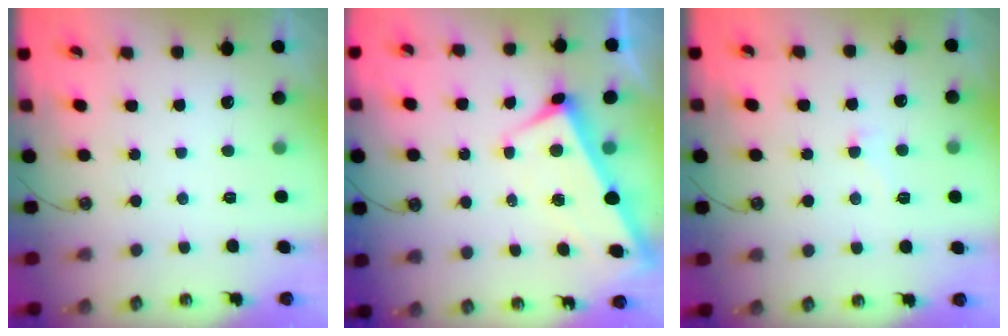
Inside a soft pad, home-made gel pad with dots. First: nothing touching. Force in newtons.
{"total": 2.6, "press": 2.5, "slide": 0.7}
{"total": 2.7, "press": 2.6, "slide": 0.8}